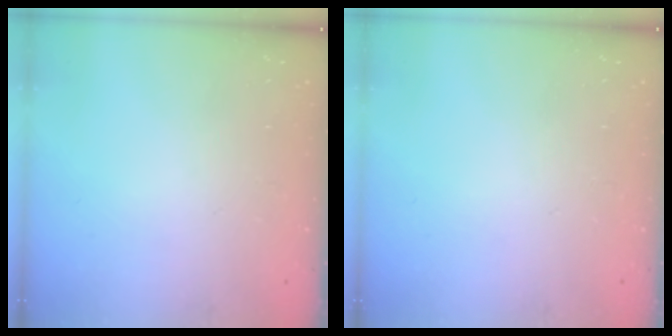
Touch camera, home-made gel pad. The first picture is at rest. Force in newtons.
{"total": 0.0}